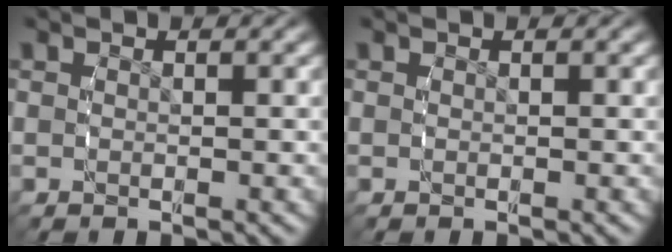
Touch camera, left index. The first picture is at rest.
{"total": 0.0}